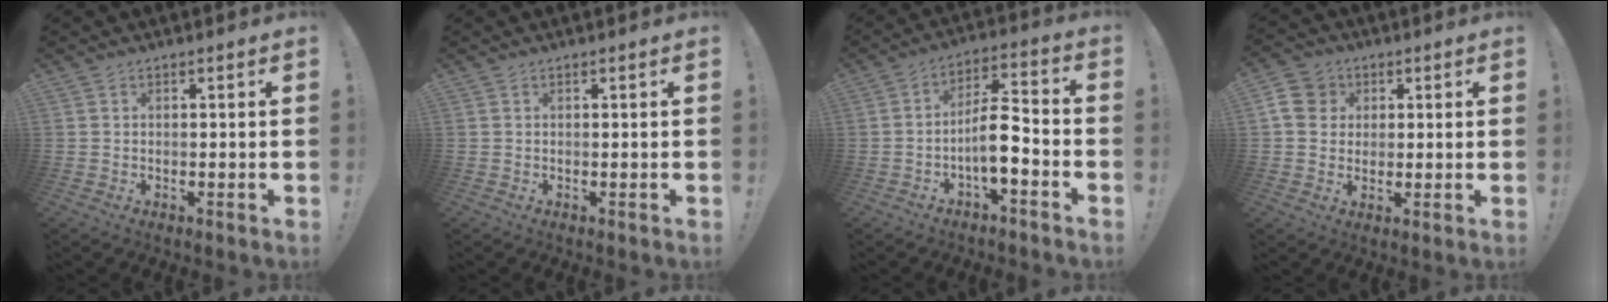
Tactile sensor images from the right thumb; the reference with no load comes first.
{"total": 0.0}
{"total": 10.8, "force": [-3.4, 4.0, 9.4], "torque": [-0.168, 0.019, -0.061]}
{"total": 9.0, "force": [2.3, 7.9, 3.5], "torque": [-0.057, -0.001, 0.048]}